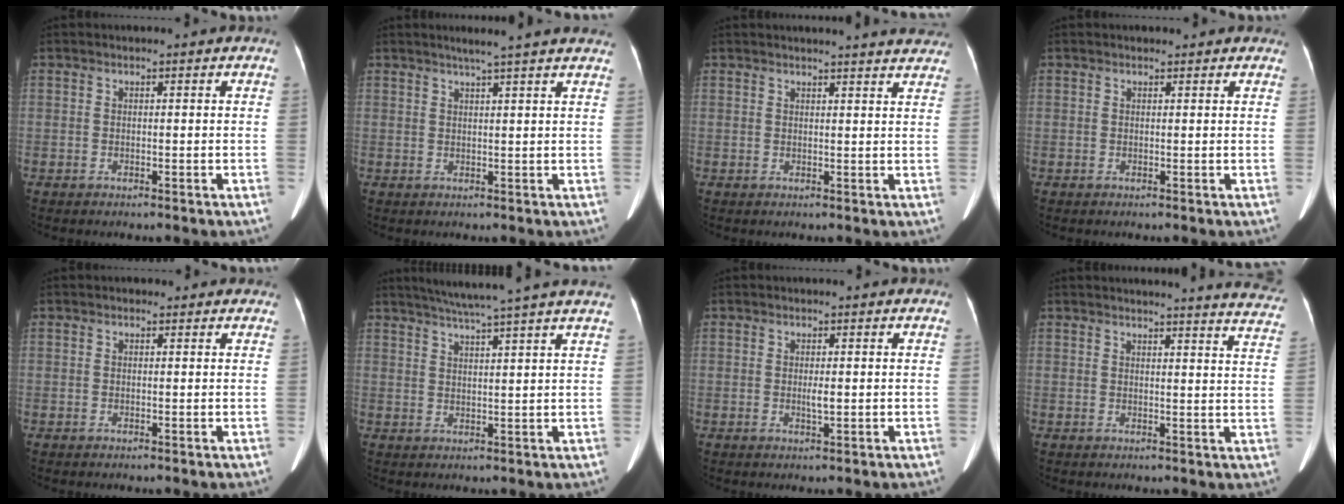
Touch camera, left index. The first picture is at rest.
{"total": 8.1, "force": [6.8, -0.7, 4.4], "torque": [-0.061, 0.018, 0.072]}
{"total": 11.4, "force": [10.9, 0.7, 3.3], "torque": [-0.029, -0.016, 0.104]}
{"total": 1.8, "force": [1.4, 1.1, 0.3], "torque": [0.005, 0.015, 0.012]}
{"total": 1.0, "force": [0.7, 0.8, 0.0], "torque": [0.002, 0.007, 0.004]}
{"total": 12.2, "force": [10.2, -1.6, 6.5], "torque": [-0.106, 0.011, 0.130]}
{"total": 1.3, "force": [-0.1, 0.2, 1.3], "torque": [-0.027, -0.004, -0.001]}
{"total": 14.8, "force": [14.5, 0.0, 3.1], "torque": [-0.019, -0.096, 0.128]}